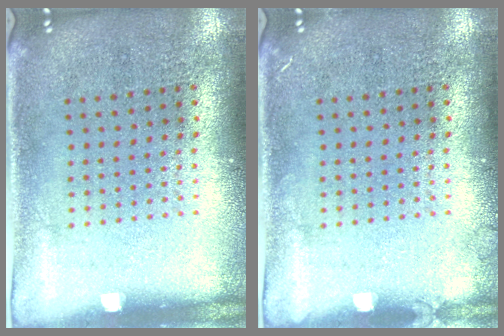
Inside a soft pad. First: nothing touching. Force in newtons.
{"total": 0.6, "press": 0.5, "slide": 0.1}